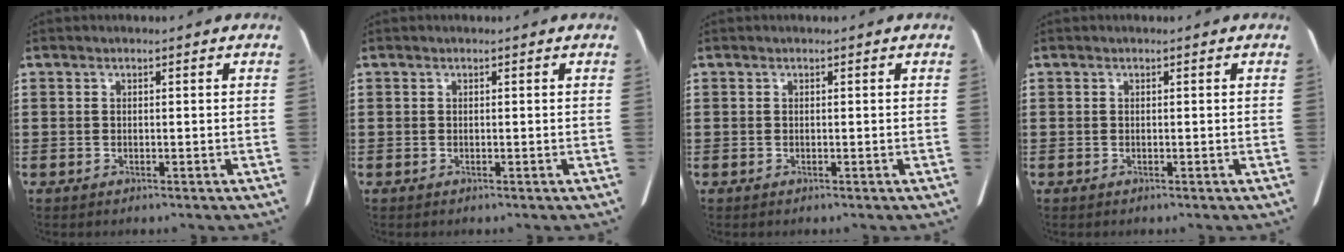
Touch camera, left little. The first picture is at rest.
{"total": 0.0}
{"total": 0.0}
{"total": 0.0}